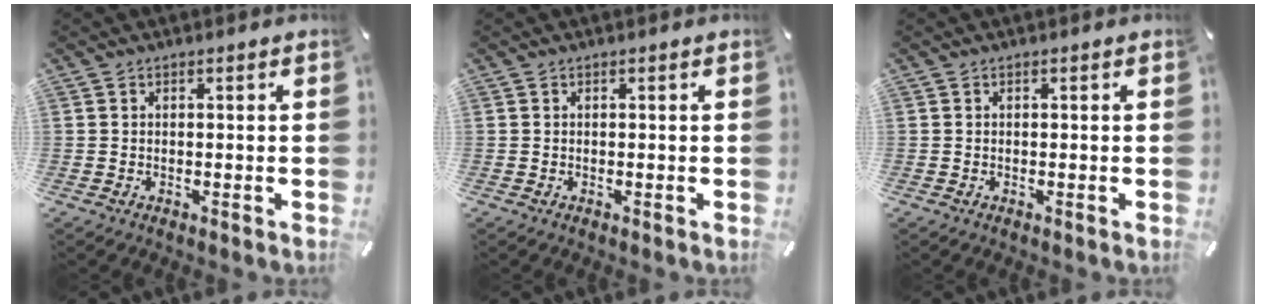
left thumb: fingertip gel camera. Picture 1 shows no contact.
{"total": 0.0}
{"total": 0.0}